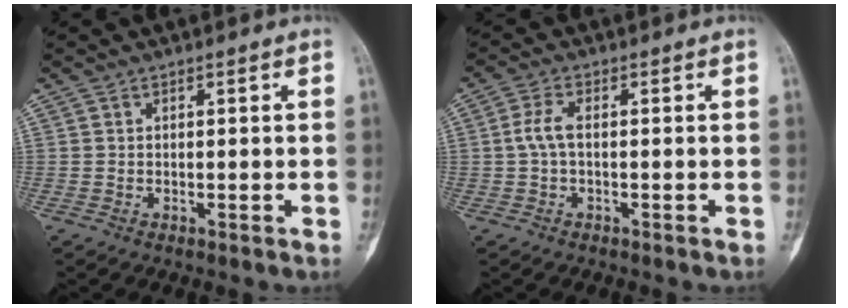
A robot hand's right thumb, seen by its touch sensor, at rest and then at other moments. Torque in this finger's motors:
{"motor_torque": [0.00, 0.02, 0.13, -0.17, 0.05]}